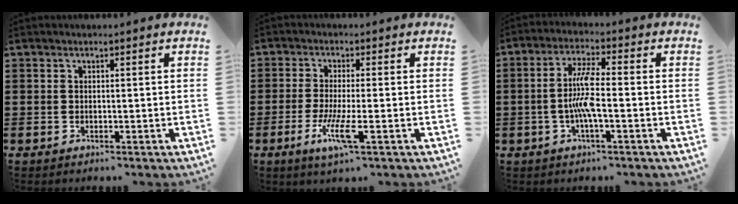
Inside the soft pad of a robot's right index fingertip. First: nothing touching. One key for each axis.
{"total": 6.0, "fx": -2.3, "fy": 0.5, "fz": 5.6, "tx": -0.119, "ty": -0.020, "tz": -0.046}
{"total": 6.5, "fx": -1.2, "fy": 1.3, "fz": 6.3, "tx": -0.133, "ty": -0.002, "tz": -0.029}